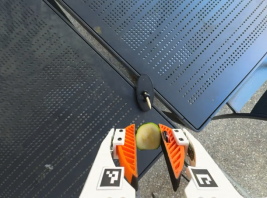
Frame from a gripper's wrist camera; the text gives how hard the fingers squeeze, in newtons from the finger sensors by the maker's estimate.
{"total": 4.3, "left": 3.8, "right": 4.8}